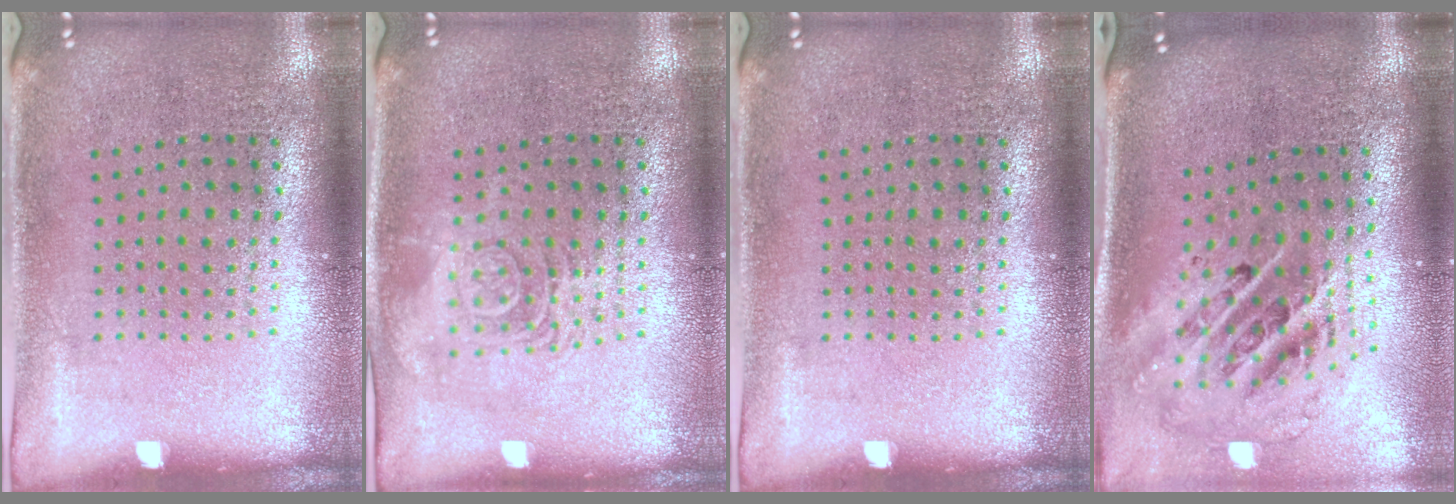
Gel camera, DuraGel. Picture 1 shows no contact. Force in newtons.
{"total": 2.8, "press": 2.8, "slide": 0.4}
{"total": 0.0}
{"total": 2.7, "press": 1.8, "slide": 1.9}